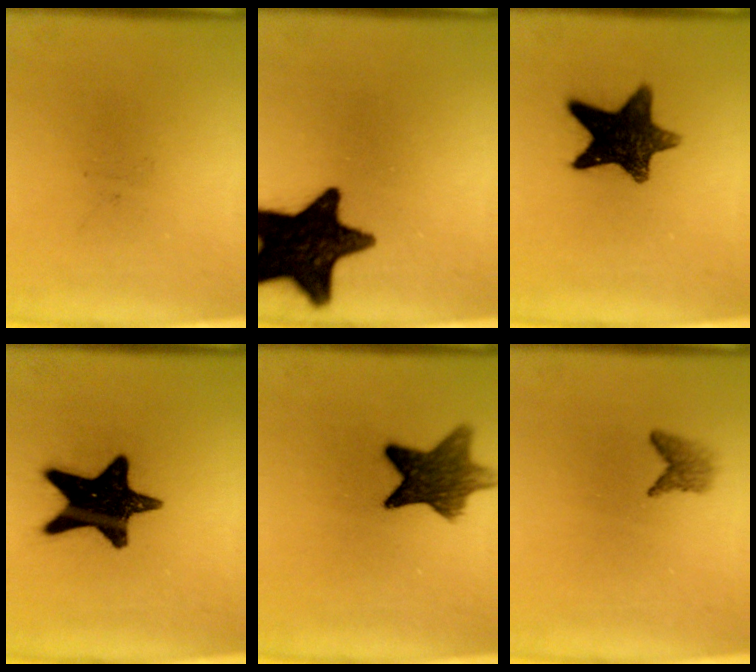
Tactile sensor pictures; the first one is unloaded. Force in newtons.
{"total": 18.0}
{"total": 12.8}
{"total": 17.1}
{"total": 9.9}
{"total": 1.9}